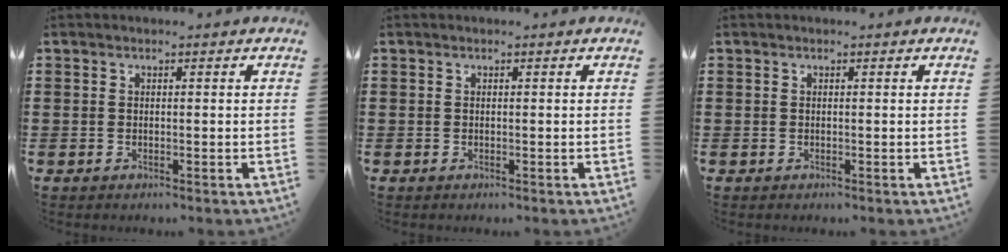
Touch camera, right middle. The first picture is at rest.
{"total": 0.0}
{"total": 0.0}